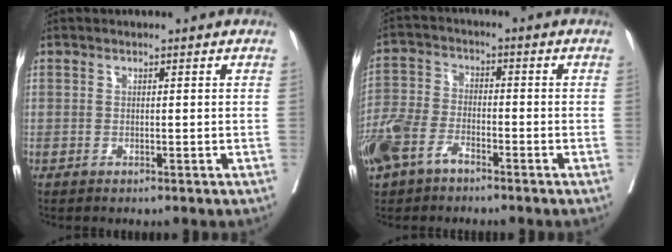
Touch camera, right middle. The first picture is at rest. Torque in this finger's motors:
{"motor_torque": [0.92, -0.86, 0.23, 0.08]}